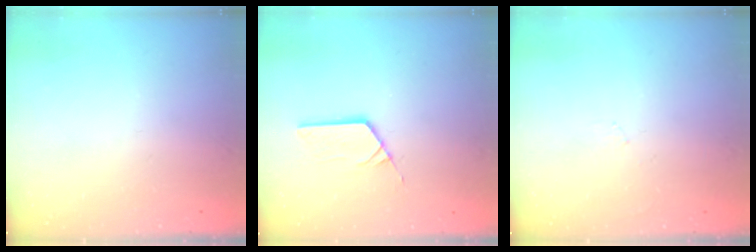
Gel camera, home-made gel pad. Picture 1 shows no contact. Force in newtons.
{"total": 3.5, "press": 3.5, "slide": 0.3}
{"total": 2.7, "press": 2.6, "slide": 0.4}